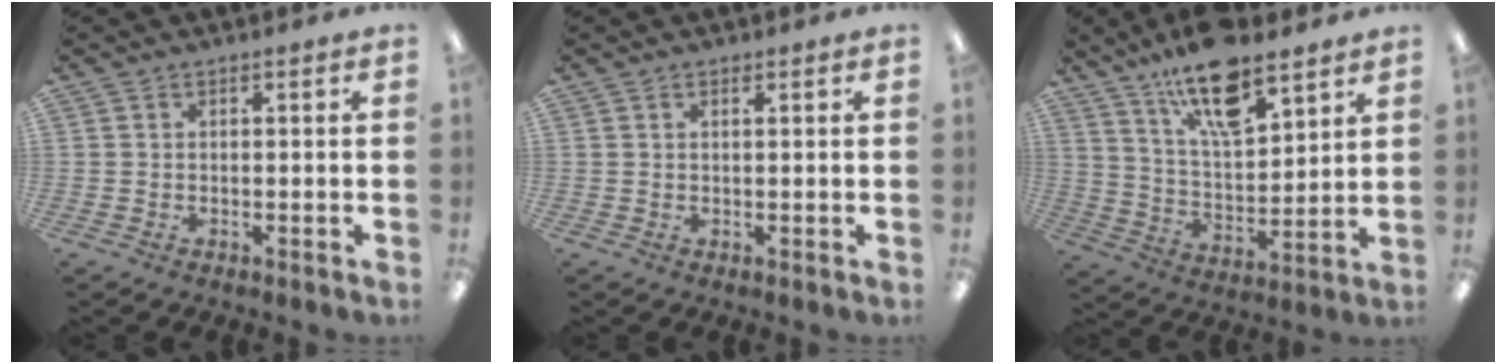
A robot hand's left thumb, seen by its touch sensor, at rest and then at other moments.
{"total": 0.8, "force": [0.6, 0.3, 0.4], "torque": [-0.002, -0.003, 0.010]}
{"total": 17.0, "force": [12.3, 6.2, 10.1], "torque": [-0.176, -0.056, 0.209]}